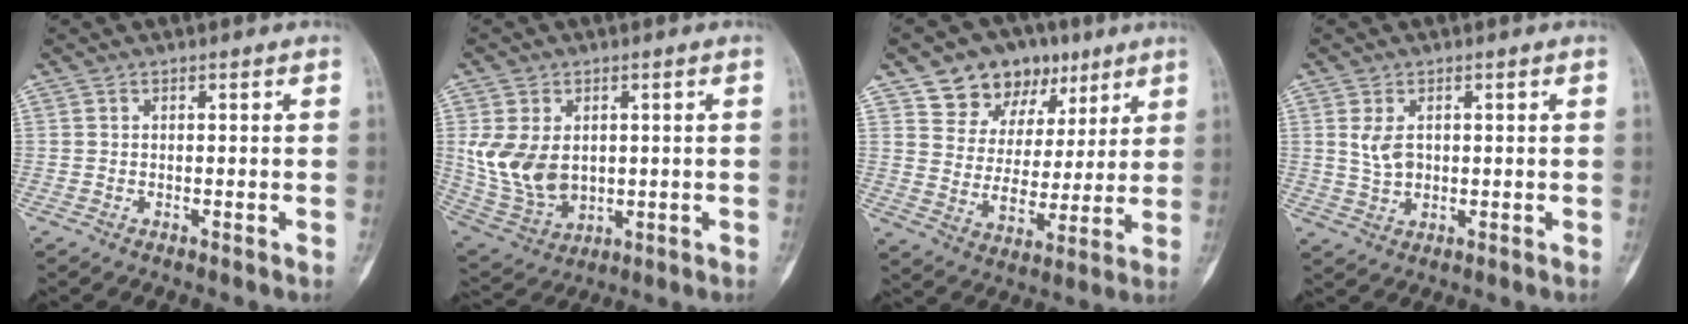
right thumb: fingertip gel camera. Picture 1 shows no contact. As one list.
[{"total": 11.8, "force": [0.9, 8.4, 8.2], "torque": [-0.144, -0.009, 0.040]}, {"total": 15.3, "force": [8.8, 11.1, 5.9], "torque": [-0.044, -0.026, 0.146]}, {"total": 3.9, "force": [0.8, 2.6, 2.8], "torque": [-0.046, -0.003, 0.023]}]